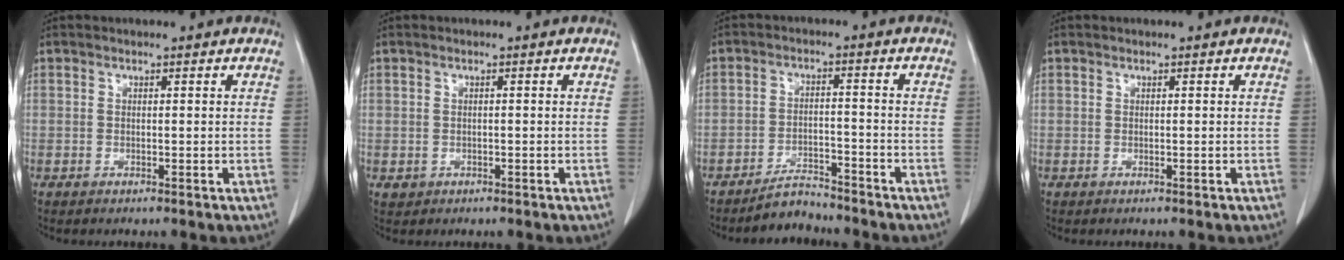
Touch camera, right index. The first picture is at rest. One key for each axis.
{"total": 1.9, "fx": -0.5, "fy": 1.7, "fz": 0.7, "tx": -0.015, "ty": 0.004, "tz": 0.001}
{"total": 5.0, "fx": -4.8, "fy": 1.4, "fz": 0.9, "tx": -0.019, "ty": -0.002, "tz": -0.079}
{"total": 0.0}